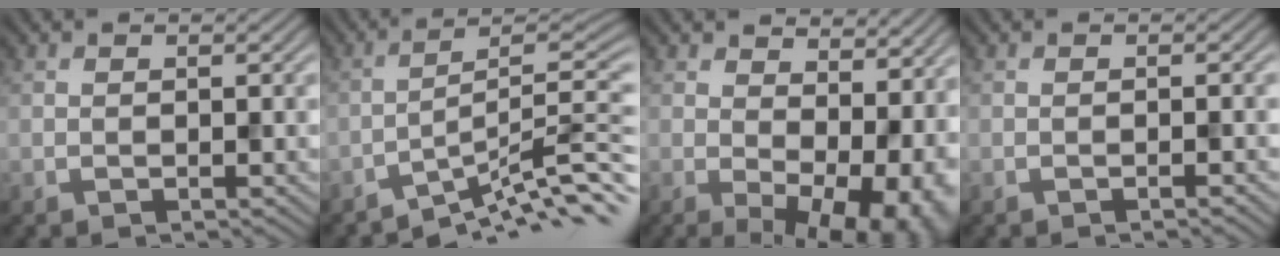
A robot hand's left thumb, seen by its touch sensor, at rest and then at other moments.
{"total": 9.9, "force": [-6.5, 1.5, 7.3], "torque": [-0.101, 0.005, -0.112]}
{"total": 12.8, "force": [0.9, 7.4, 10.5], "torque": [-0.128, -0.027, 0.055]}
{"total": 0.6, "force": [-0.5, 0.0, 0.4], "torque": [-0.004, 0.002, -0.010]}